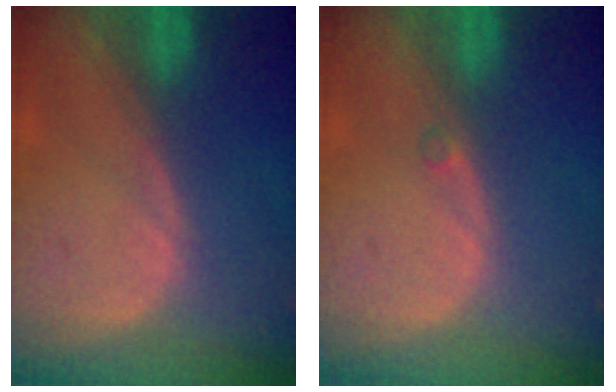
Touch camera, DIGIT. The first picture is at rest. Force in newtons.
{"total": 0.5, "press": 0.5, "slide": 0.2}